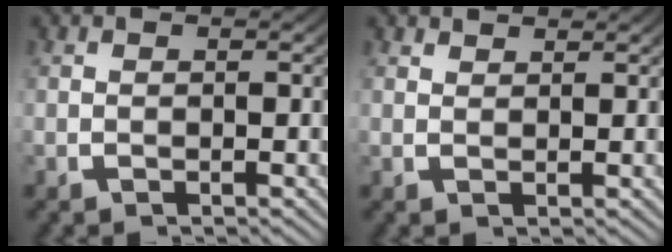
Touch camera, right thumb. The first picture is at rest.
{"total": 1.5, "force": [1.5, 0.1, 0.0], "torque": [0.007, -0.002, 0.029]}